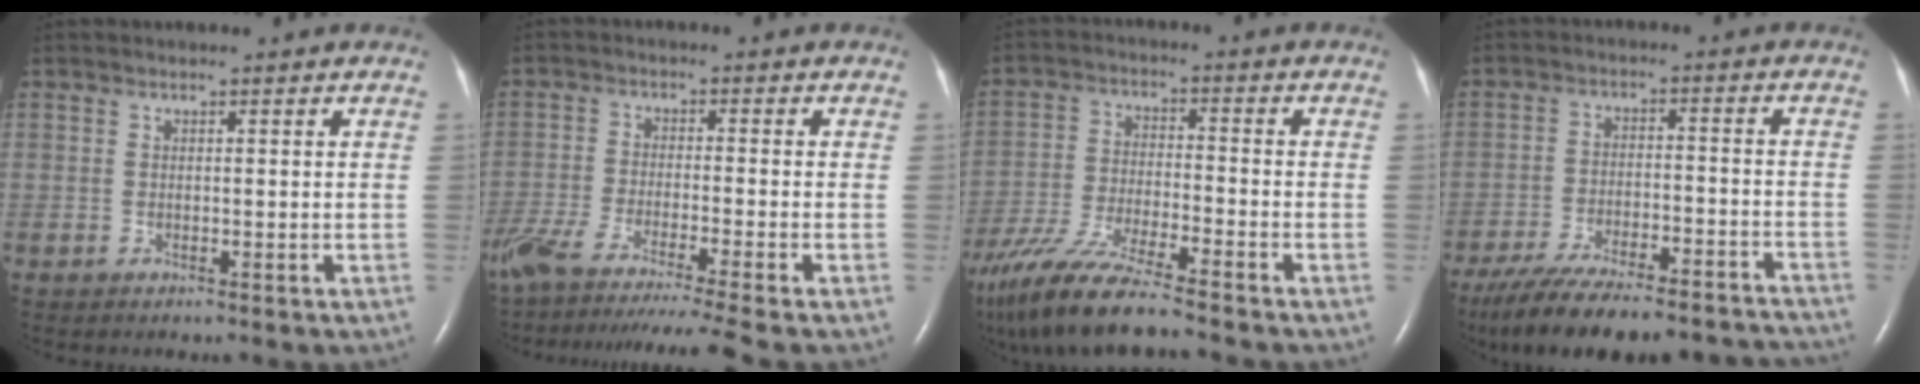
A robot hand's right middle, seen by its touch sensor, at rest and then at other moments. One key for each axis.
{"total": 16.8, "fx": -14.1, "fy": -1.6, "fz": 9.0, "tx": -0.156, "ty": -0.053, "tz": -0.230}
{"total": 13.8, "fx": -11.5, "fy": 0.5, "fz": 7.5, "tx": -0.152, "ty": -0.032, "tz": -0.210}
{"total": 22.7, "fx": -19.9, "fy": 4.7, "fz": 10.0, "tx": -0.160, "ty": -0.020, "tz": -0.283}